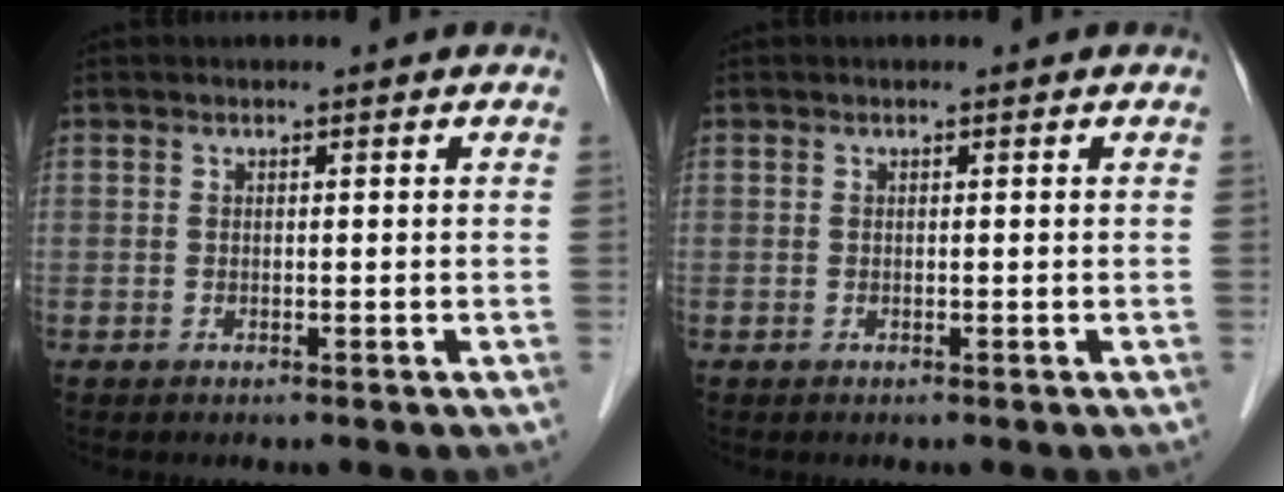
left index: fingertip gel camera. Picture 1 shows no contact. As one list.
[{"total": 0.0}]